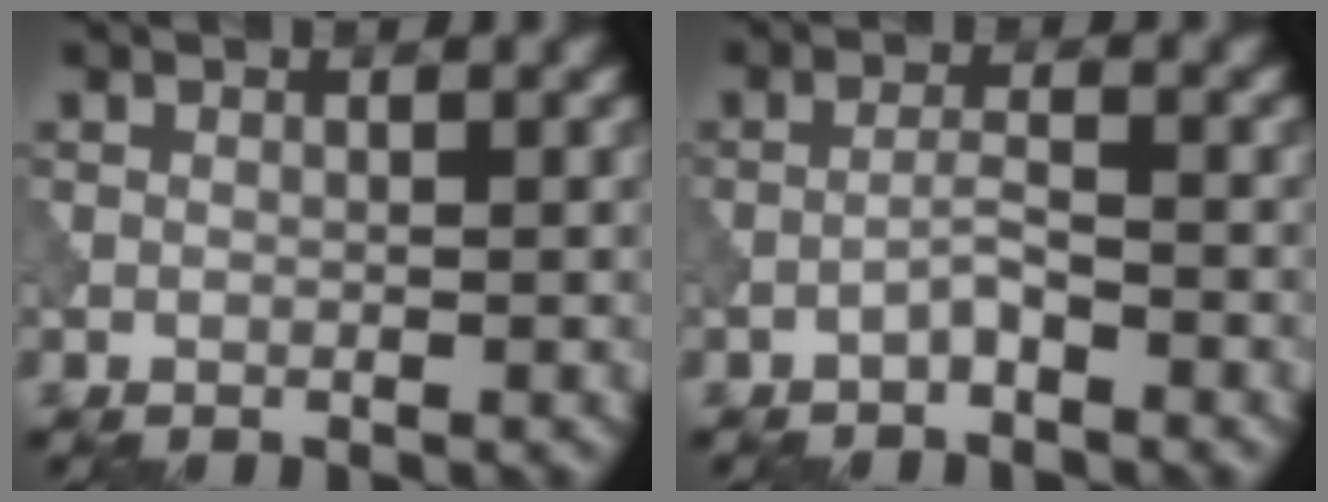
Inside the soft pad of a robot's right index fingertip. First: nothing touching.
{"total": 1.5, "force": [-1.1, 0.1, 1.0], "torque": [-0.018, 0.008, -0.025]}